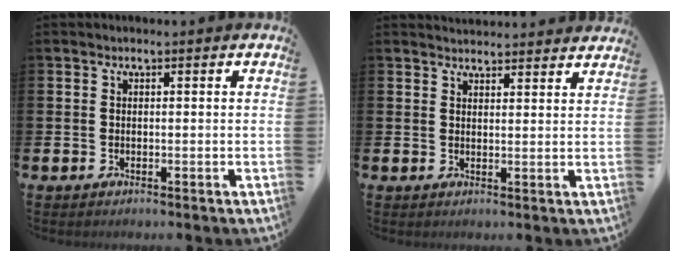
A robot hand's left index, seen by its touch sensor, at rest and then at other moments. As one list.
[{"total": 3.0, "force": [3.0, 0.4, 0.0], "torque": [-0.001, -0.018, 0.053]}]